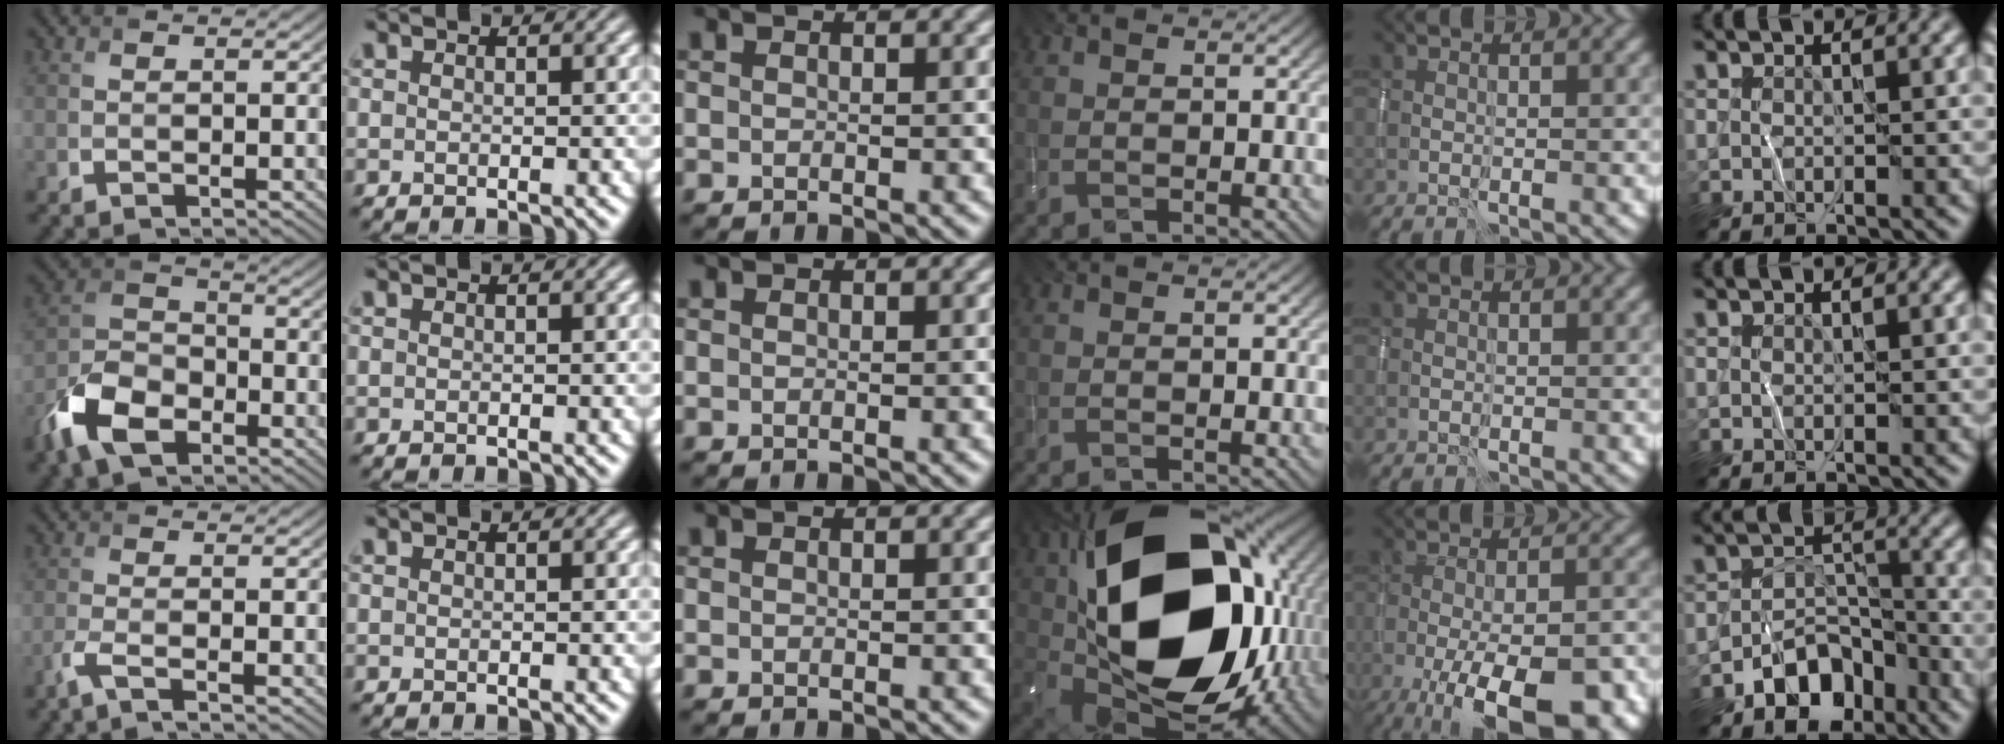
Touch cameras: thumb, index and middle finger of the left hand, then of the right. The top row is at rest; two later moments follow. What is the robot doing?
{"motion": "wipe", "object": "whiteboard"}